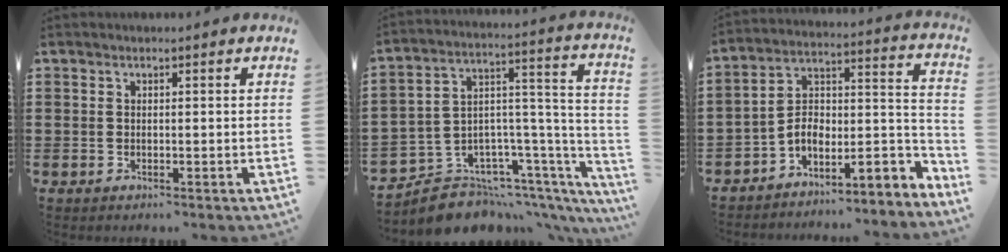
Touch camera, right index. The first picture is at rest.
{"total": 7.8, "force": [-6.6, 3.7, 1.9], "torque": [-0.040, 0.003, -0.121]}
{"total": 5.5, "force": [-2.5, 3.3, 3.7], "torque": [-0.074, -0.016, -0.046]}